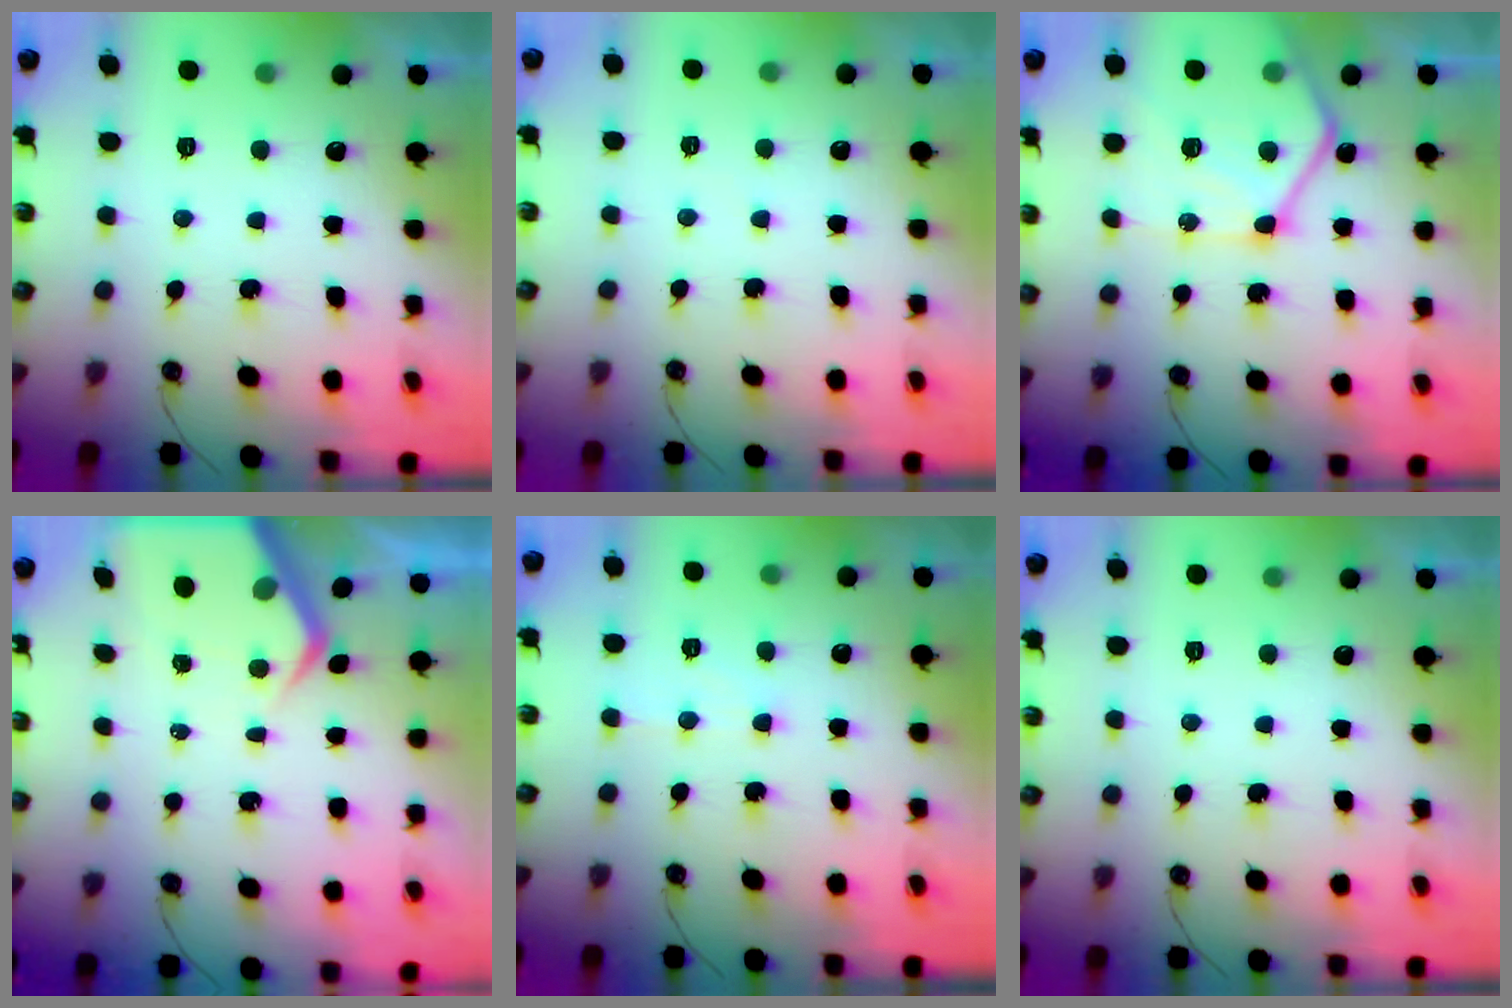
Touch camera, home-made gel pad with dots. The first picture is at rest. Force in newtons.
{"total": 1.8, "press": 1.8, "slide": 0.4}
{"total": 17.4, "press": 17.3, "slide": 1.8}
{"total": 6.2, "press": 6.2, "slide": 0.6}
{"total": 6.0, "press": 6.0, "slide": 0.4}
{"total": 0.0}